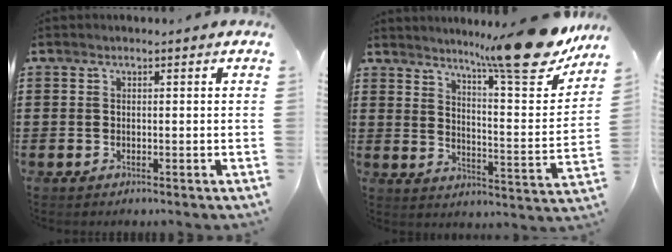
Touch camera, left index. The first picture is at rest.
{"total": 14.1, "force": [11.9, 0.6, 7.6], "torque": [-0.112, -0.083, 0.191]}